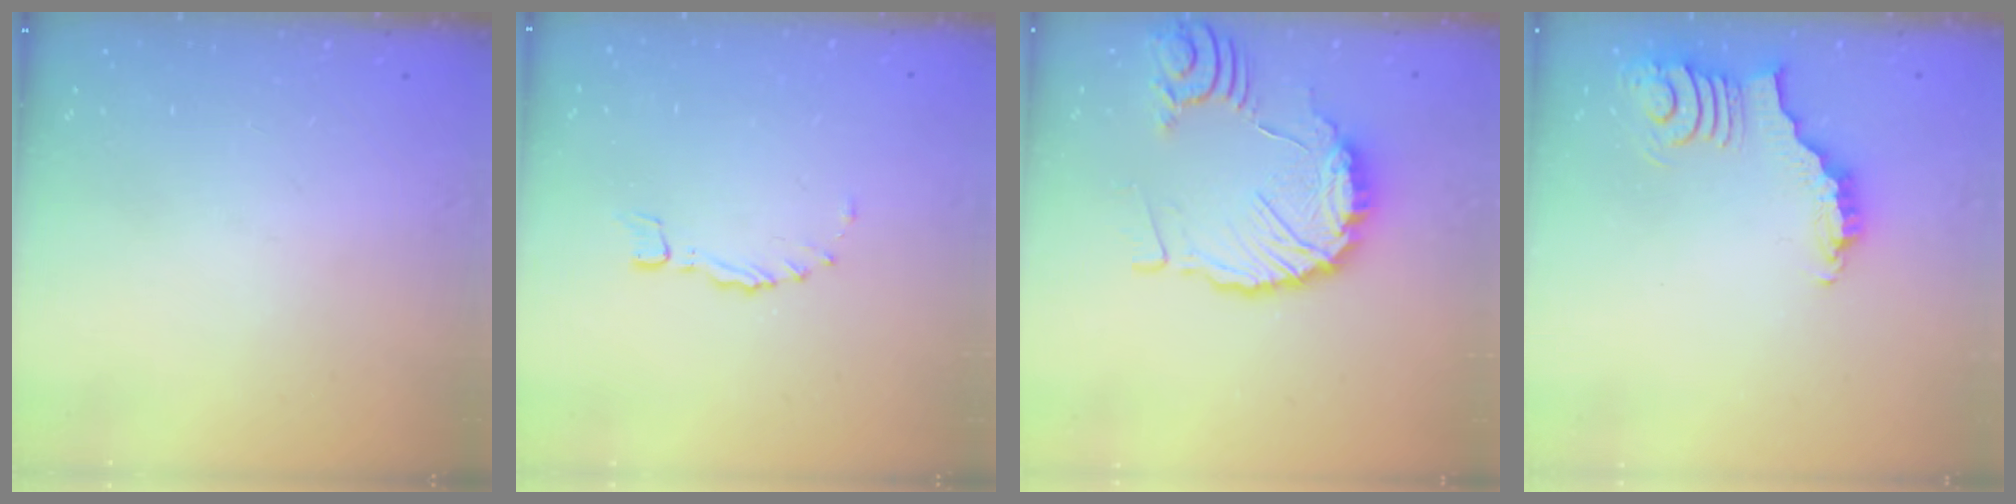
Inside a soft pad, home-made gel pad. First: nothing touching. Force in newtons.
{"total": 0.0}
{"total": 11.9, "press": 11.8, "slide": 1.3}
{"total": 4.0, "press": 3.9, "slide": 0.7}